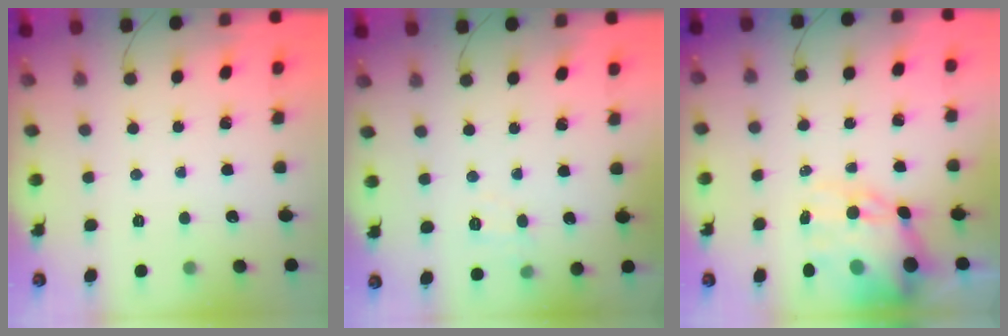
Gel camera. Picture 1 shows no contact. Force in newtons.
{"total": 5.1, "press": 4.9, "slide": 1.7}
{"total": 16.2, "press": 15.6, "slide": 4.2}